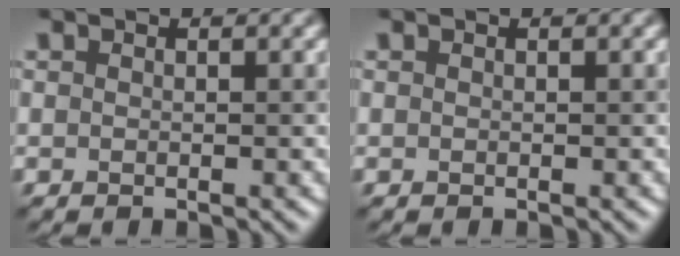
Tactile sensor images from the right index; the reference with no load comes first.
{"total": 0.0}